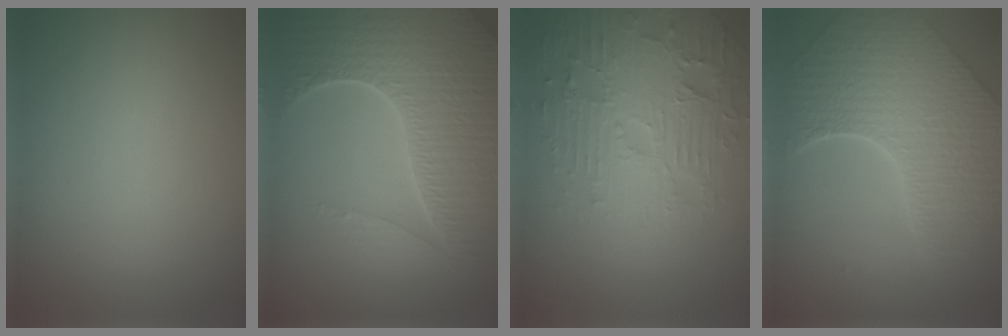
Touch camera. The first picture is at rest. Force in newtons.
{"total": 7.4, "press": 5.5, "slide": 5.0}
{"total": 4.7, "press": 4.3, "slide": 1.9}
{"total": 8.0, "press": 5.8, "slide": 5.5}